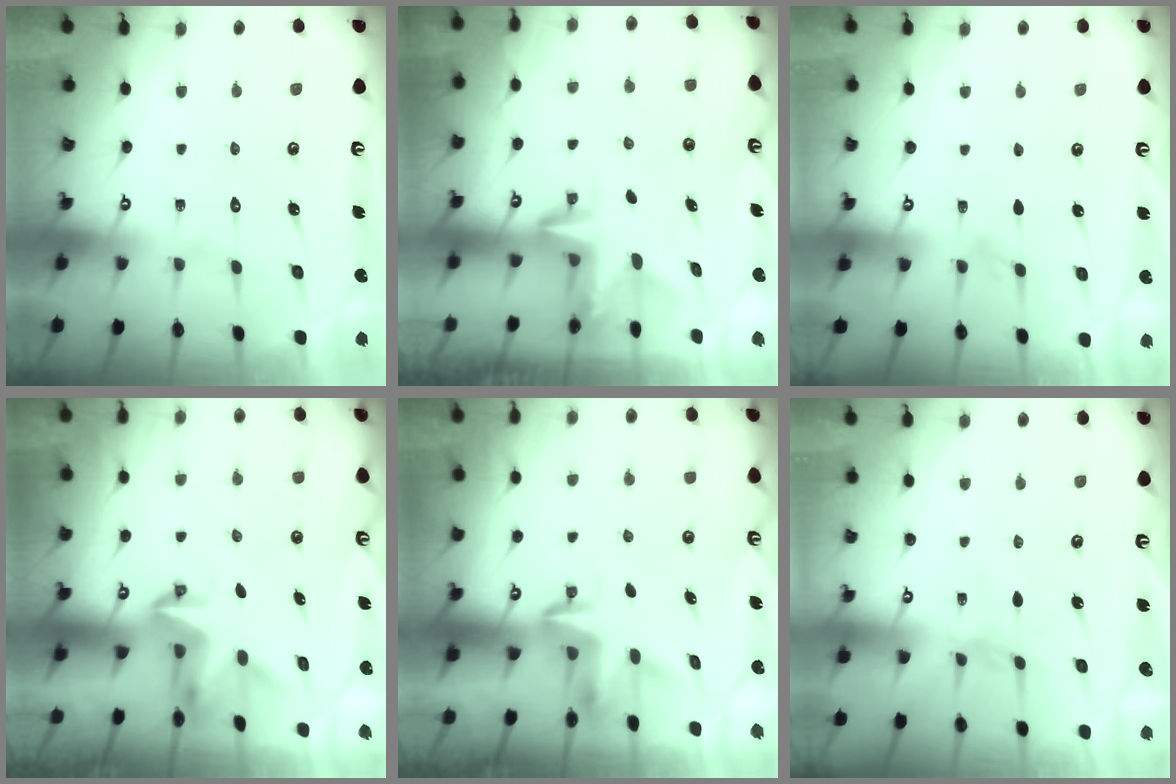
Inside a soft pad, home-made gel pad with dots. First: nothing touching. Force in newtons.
{"total": 3.0, "press": 3.0, "slide": 0.2}
{"total": 5.1, "press": 4.5, "slide": 2.5}
{"total": 3.4, "press": 3.4, "slide": 0.1}
{"total": 3.5, "press": 3.5, "slide": 0.2}
{"total": 3.0, "press": 2.9, "slide": 0.4}